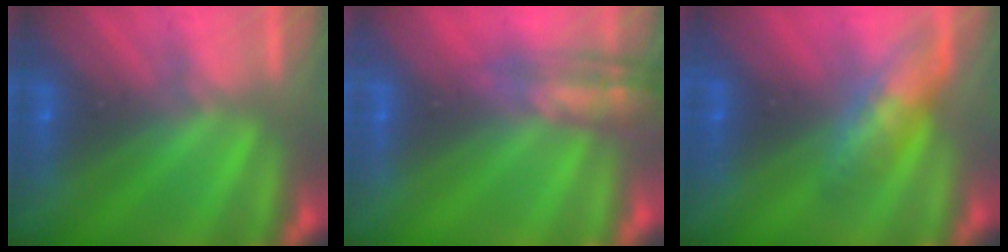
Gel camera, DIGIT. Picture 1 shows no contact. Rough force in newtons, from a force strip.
{"total": 2.6}
{"total": 4.9}